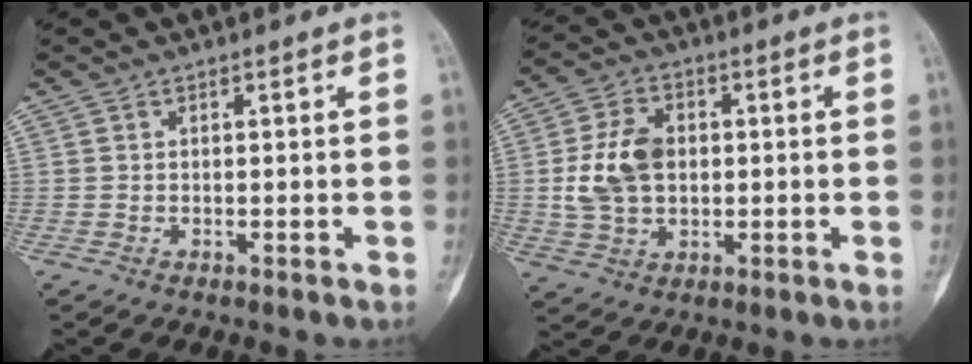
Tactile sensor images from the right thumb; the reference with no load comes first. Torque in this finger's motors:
{"motor_torque": [0.91, 0.79, 0.63, -0.98, 0.07]}